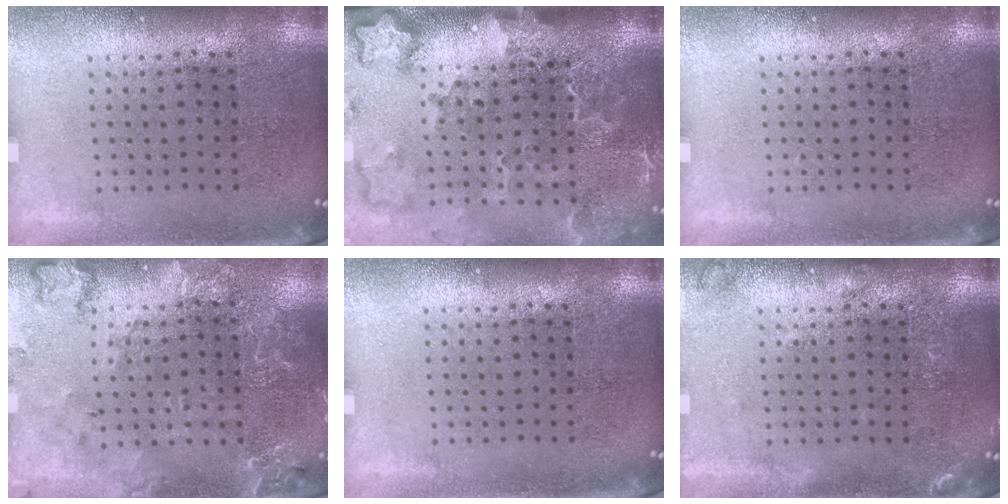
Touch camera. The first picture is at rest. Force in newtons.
{"total": 3.2, "press": 2.3, "slide": 2.1}
{"total": 0.0}
{"total": 2.0, "press": 1.9, "slide": 0.4}
{"total": 0.0}
{"total": 1.2, "press": 1.2, "slide": 0.3}